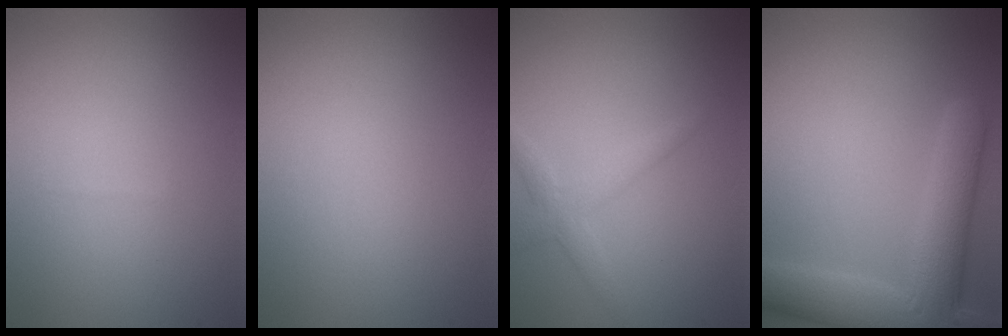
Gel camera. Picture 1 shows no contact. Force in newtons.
{"total": 0.0}
{"total": 2.0, "press": 2.0, "slide": 0.0}
{"total": 7.9, "press": 7.9, "slide": 0.3}